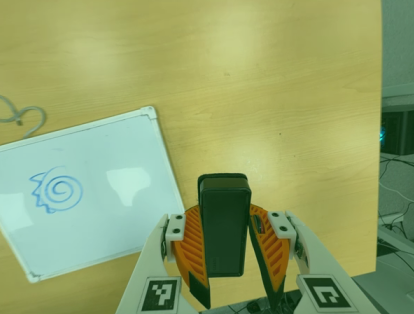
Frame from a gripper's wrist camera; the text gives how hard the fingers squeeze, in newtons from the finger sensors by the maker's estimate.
{"total": 7.9, "left": 6.5, "right": 9.3}